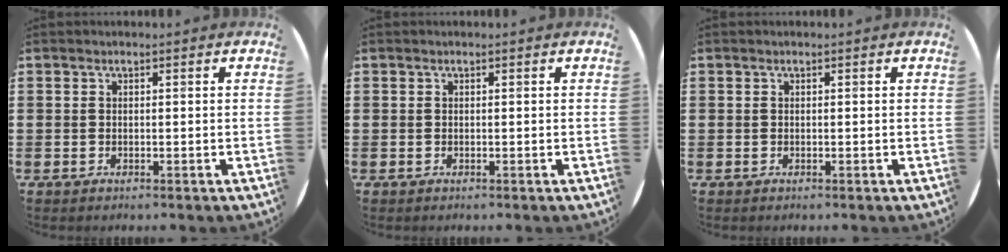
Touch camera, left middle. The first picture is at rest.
{"total": 0.0}
{"total": 0.0}